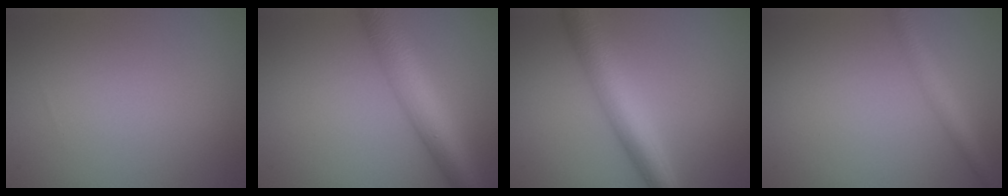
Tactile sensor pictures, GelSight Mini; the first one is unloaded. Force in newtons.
{"total": 7.2, "press": 7.2, "slide": 0.2}
{"total": 5.8, "press": 5.8, "slide": 0.1}
{"total": 3.1, "press": 3.1, "slide": 0.1}